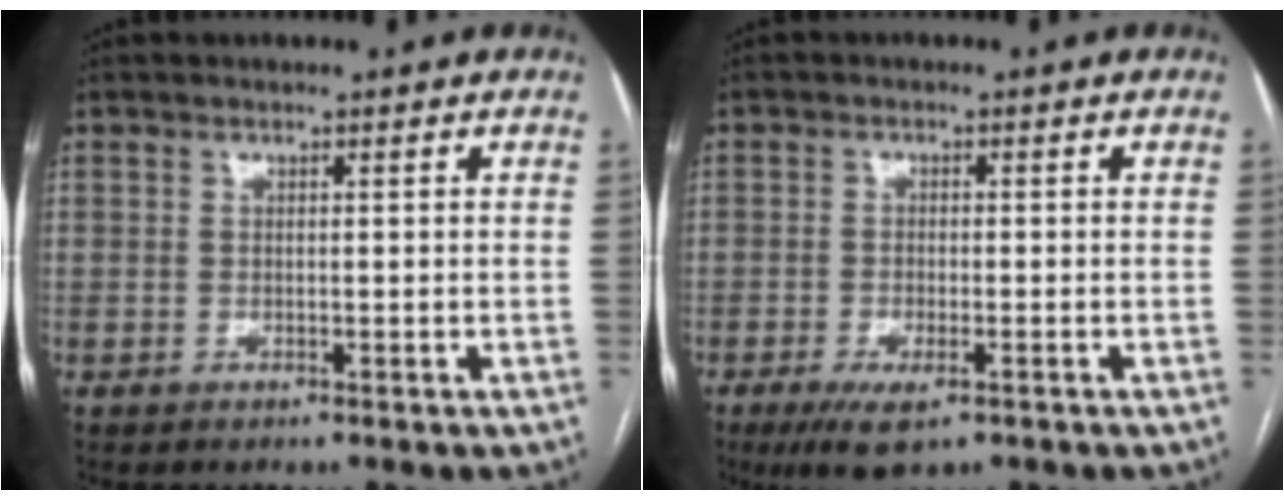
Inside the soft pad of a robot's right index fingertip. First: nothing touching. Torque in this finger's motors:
{"motor_torque": [0.86, -0.22, 0.32, 0.07]}